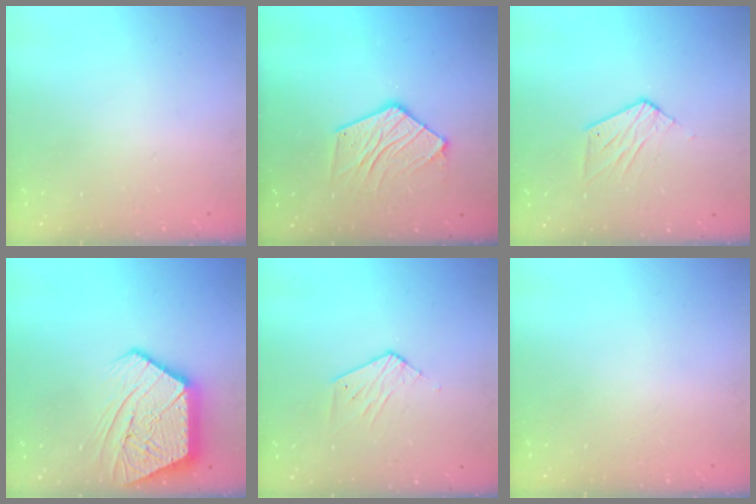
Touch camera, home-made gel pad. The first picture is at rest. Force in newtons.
{"total": 11.9, "press": 11.8, "slide": 0.9}
{"total": 6.4, "press": 6.3, "slide": 0.7}
{"total": 16.0, "press": 16.0, "slide": 0.9}
{"total": 4.9, "press": 4.8, "slide": 0.4}
{"total": 0.0}